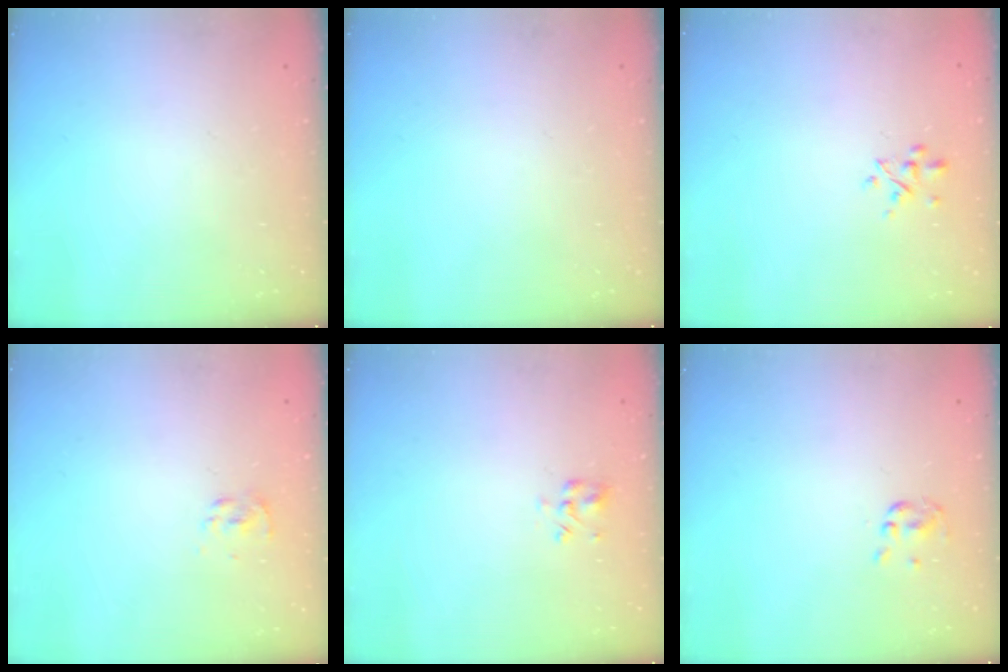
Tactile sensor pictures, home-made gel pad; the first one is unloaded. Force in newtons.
{"total": 0.0}
{"total": 2.8, "press": 2.7, "slide": 0.9}
{"total": 2.3, "press": 2.1, "slide": 0.9}
{"total": 4.1, "press": 4.0, "slide": 0.9}
{"total": 2.0, "press": 1.9, "slide": 0.5}